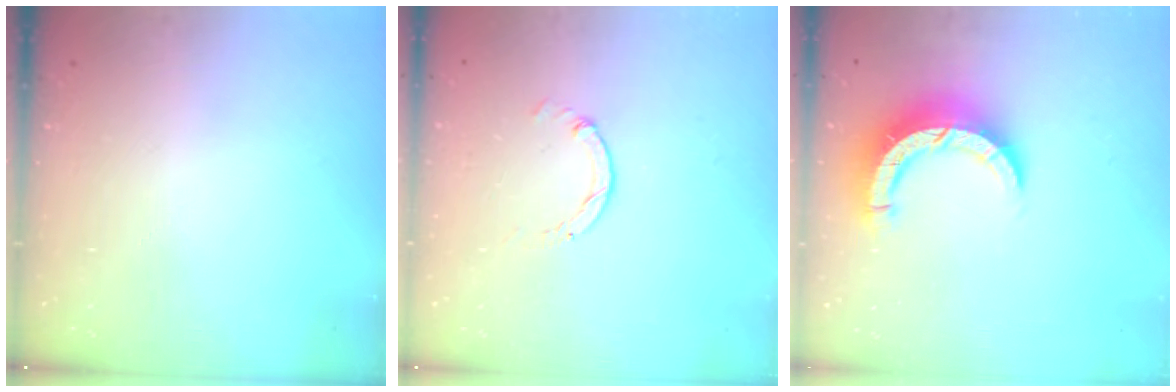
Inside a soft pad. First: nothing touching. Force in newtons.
{"total": 0.0}
{"total": 10.6, "press": 10.5, "slide": 1.1}